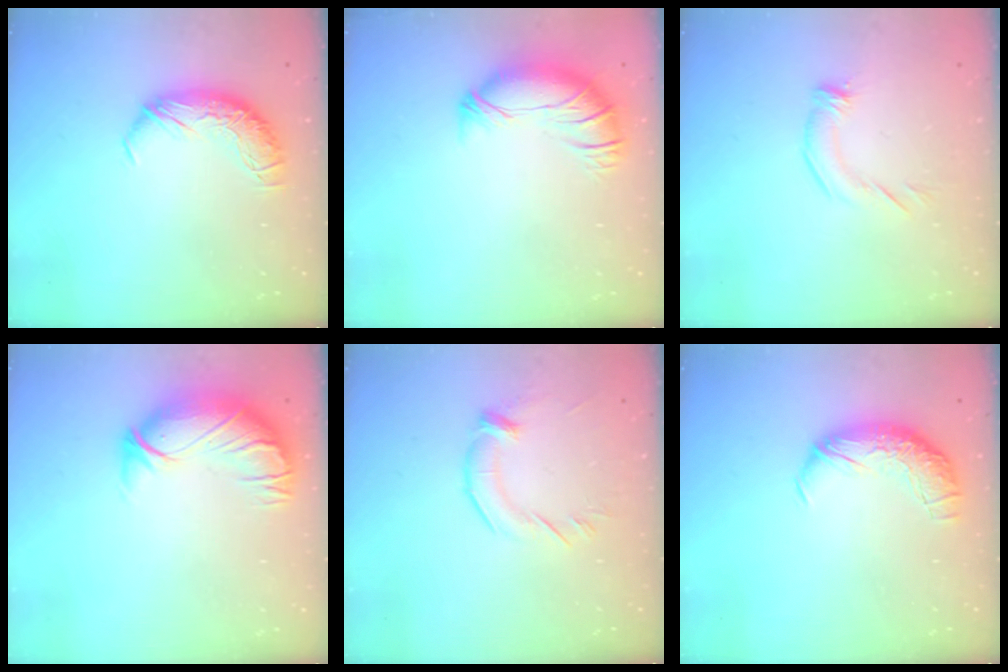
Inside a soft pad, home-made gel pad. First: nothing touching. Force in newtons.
{"total": 3.7, "press": 2.6, "slide": 2.6}
{"total": 2.8, "press": 2.7, "slide": 0.8}
{"total": 3.0, "press": 0.3, "slide": 3.0}
{"total": 1.9, "press": 1.6, "slide": 1.1}
{"total": 2.3, "press": 0.9, "slide": 2.1}